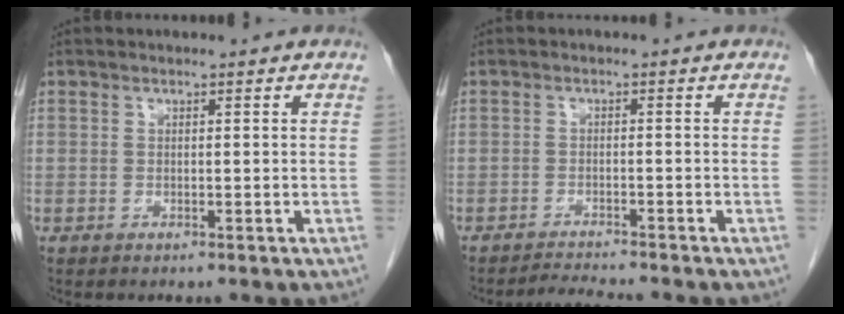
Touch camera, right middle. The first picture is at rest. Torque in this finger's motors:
{"motor_torque": [-0.14, 0.14, -0.04, 0.01]}